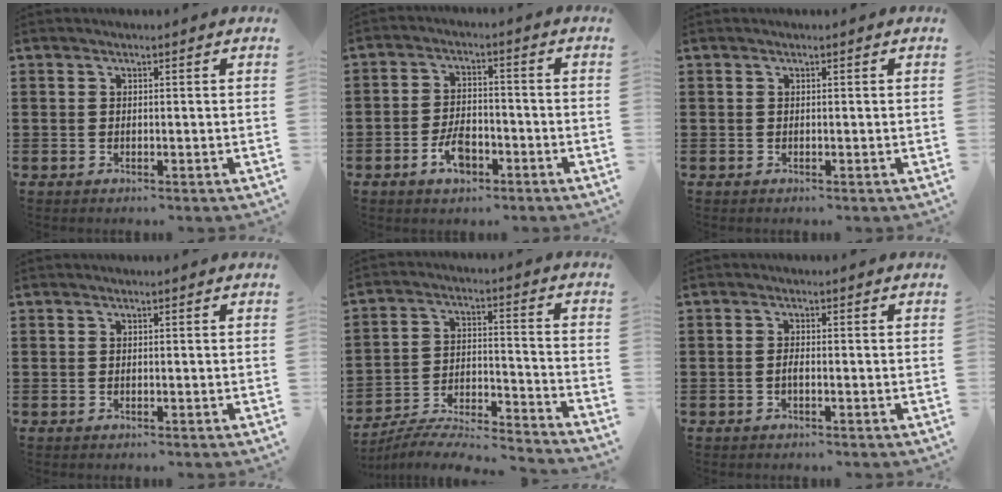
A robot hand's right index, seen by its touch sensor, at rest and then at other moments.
{"total": 5.4, "force": [-2.8, 2.7, 3.8], "torque": [-0.083, 0.002, -0.055]}
{"total": 0.0}
{"total": 0.0}
{"total": 6.3, "force": [-6.1, 0.5, 1.8], "torque": [-0.038, -0.005, -0.121]}
{"total": 1.1, "force": [-0.5, 0.2, 1.0], "torque": [-0.028, -0.005, -0.011]}